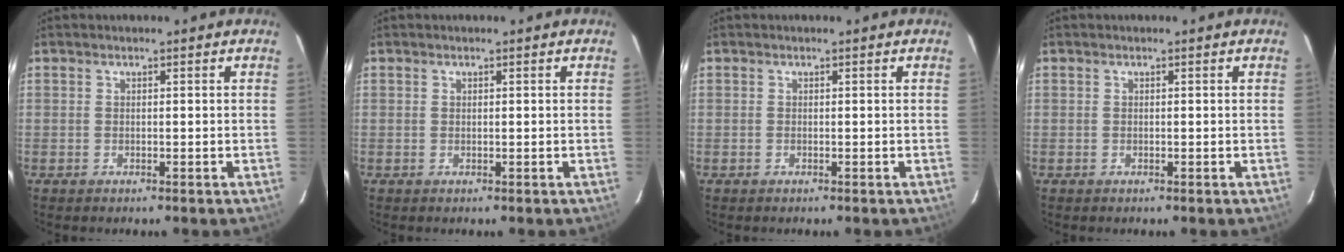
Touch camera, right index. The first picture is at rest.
{"total": 0.0}
{"total": 0.0}
{"total": 0.0}